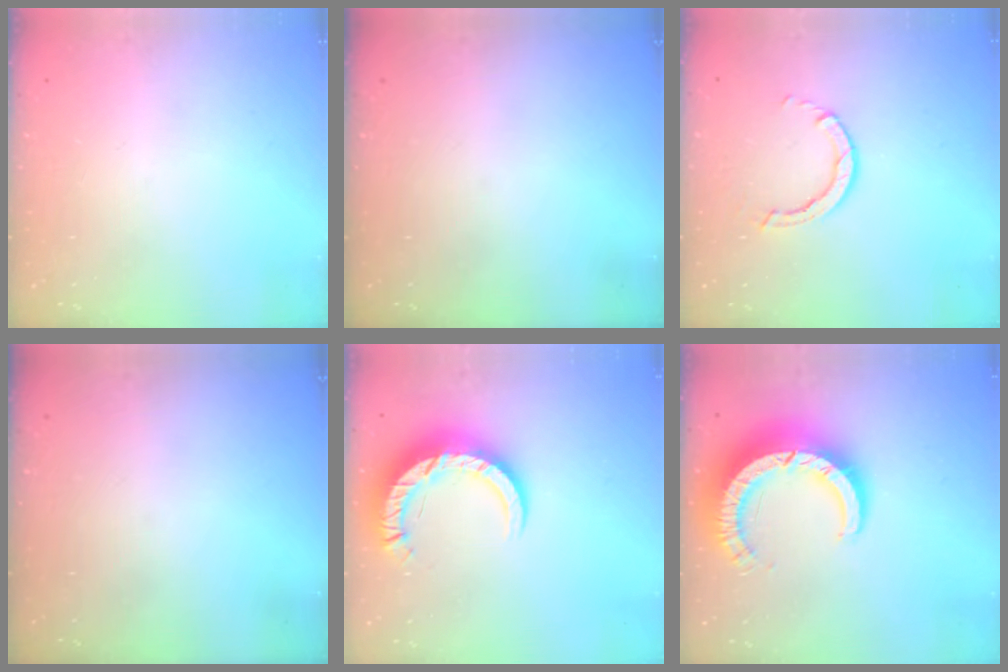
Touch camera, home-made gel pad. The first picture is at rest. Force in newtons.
{"total": 0.0}
{"total": 2.8, "press": 2.8, "slide": 0.2}
{"total": 0.0}
{"total": 12.6, "press": 12.5, "slide": 1.3}
{"total": 13.2, "press": 13.2, "slide": 1.3}